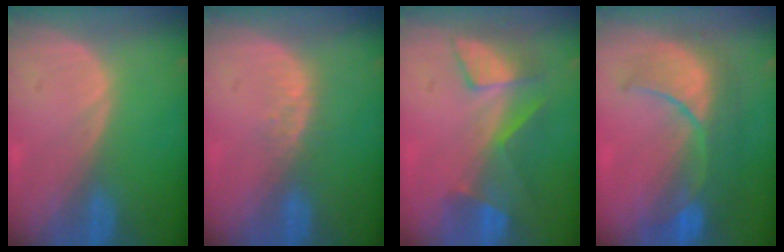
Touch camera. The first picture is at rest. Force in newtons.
{"total": 2.9, "press": 2.3, "slide": 1.8}
{"total": 7.7, "press": 6.8, "slide": 3.6}
{"total": 10.5, "press": 9.2, "slide": 5.0}